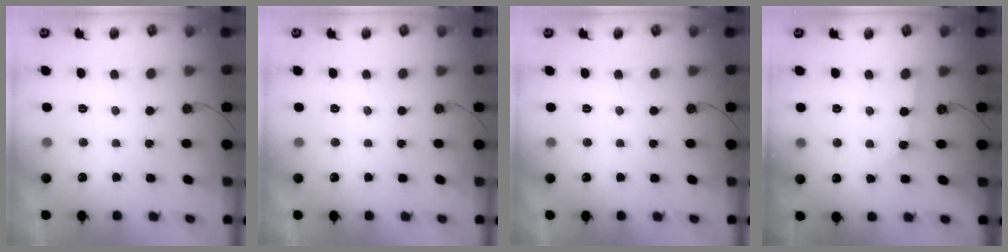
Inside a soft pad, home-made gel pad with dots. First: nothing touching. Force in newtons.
{"total": 0.0}
{"total": 0.0}
{"total": 2.2, "press": 2.2, "slide": 0.4}